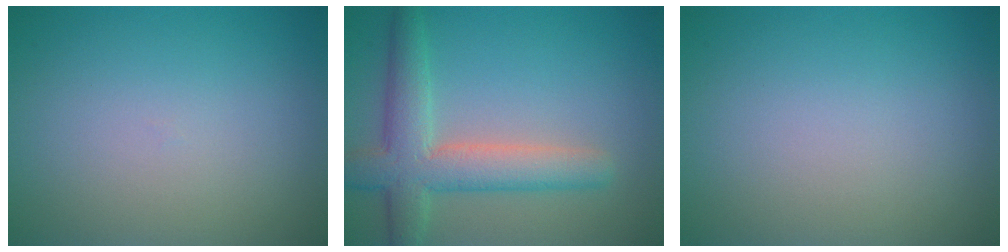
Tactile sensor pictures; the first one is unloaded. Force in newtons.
{"total": 5.7, "press": 5.7, "slide": 0.4}
{"total": 0.0}